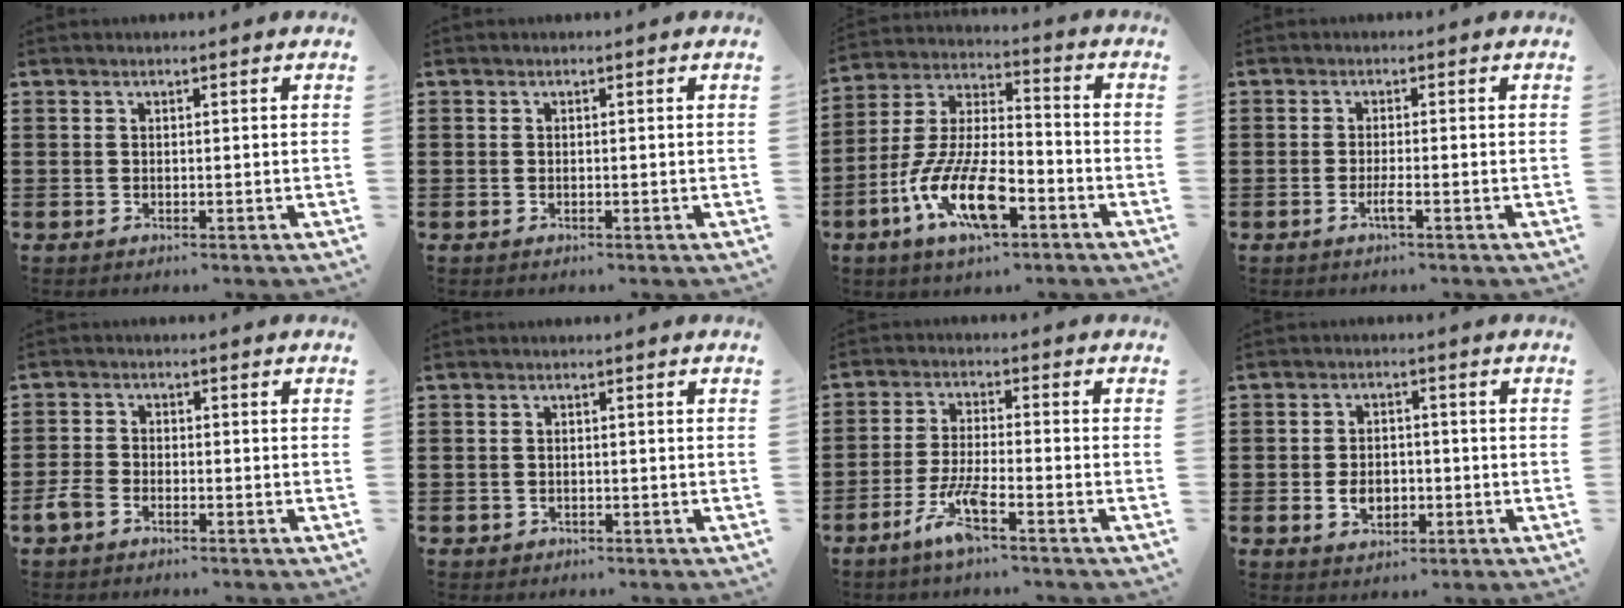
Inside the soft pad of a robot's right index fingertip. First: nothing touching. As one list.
[{"total": 0.0}, {"total": 13.1, "force": [-6.7, 4.4, 10.4], "torque": [-0.233, -0.005, -0.129]}, {"total": 2.1, "force": [-1.1, 0.0, 1.9], "torque": [-0.046, -0.008, -0.023]}, {"total": 2.8, "force": [-2.0, 1.4, 1.4], "torque": [-0.048, -0.002, -0.045]}, {"total": 0.7, "force": [-0.5, 0.5, 0.1], "torque": [-0.004, 0.001, -0.011]}, {"total": 6.4, "force": [-4.0, 0.6, 4.9], "torque": [-0.114, -0.013, -0.077]}, {"total": 3.9, "force": [-1.0, 2.7, 2.6], "torque": [-0.047, -0.001, -0.019]}]